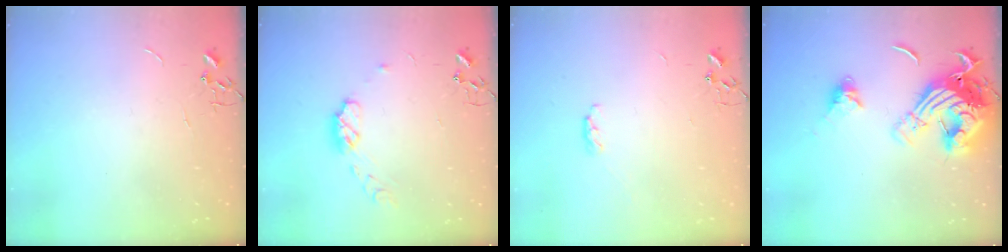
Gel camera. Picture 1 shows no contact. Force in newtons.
{"total": 7.5, "press": 7.5, "slide": 0.5}
{"total": 3.9, "press": 3.9, "slide": 0.5}
{"total": 19.6, "press": 19.5, "slide": 2.1}